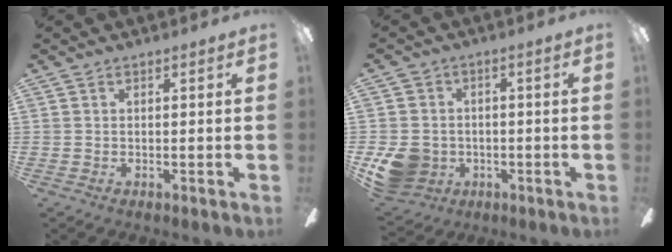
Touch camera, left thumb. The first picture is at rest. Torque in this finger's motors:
{"motor_torque": [0.02, 0.08, 0.35, -0.20, 0.03]}